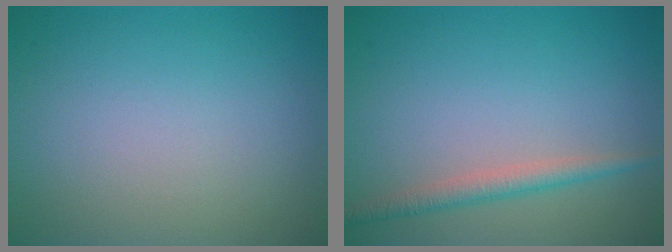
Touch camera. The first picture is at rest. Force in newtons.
{"total": 2.1, "press": 2.1, "slide": 0.1}